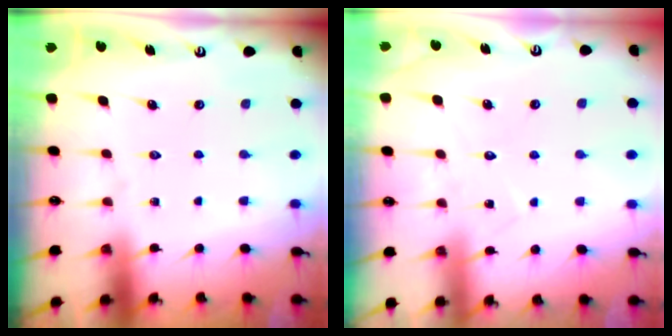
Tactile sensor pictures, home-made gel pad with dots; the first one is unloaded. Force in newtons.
{"total": 5.8, "press": 5.8, "slide": 0.4}